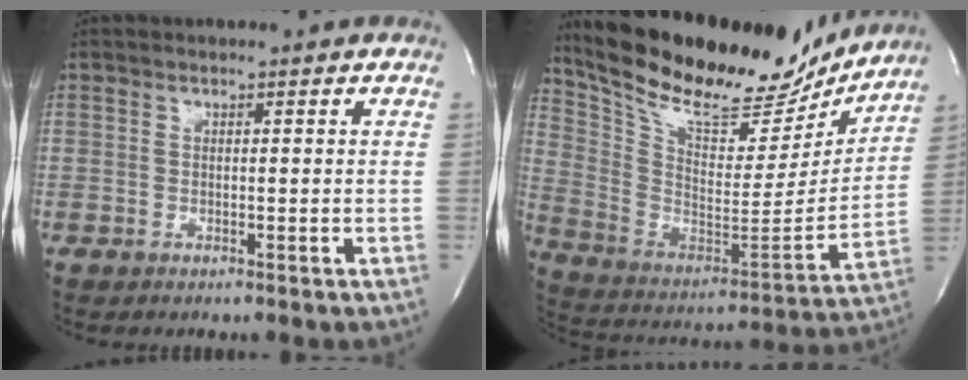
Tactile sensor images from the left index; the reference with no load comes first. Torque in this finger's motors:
{"motor_torque": [0.75, -0.83, 0.51, 0.15]}